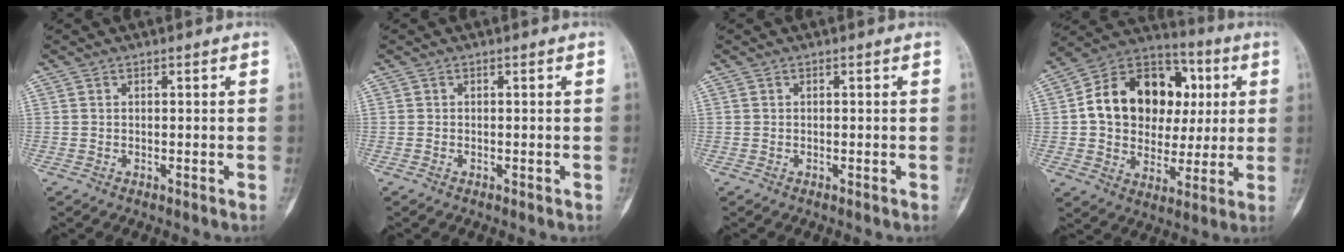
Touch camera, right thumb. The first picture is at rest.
{"total": 0.0}
{"total": 0.0}
{"total": 20.8, "force": [3.1, 15.9, 13.0], "torque": [-0.171, 0.024, 0.052]}